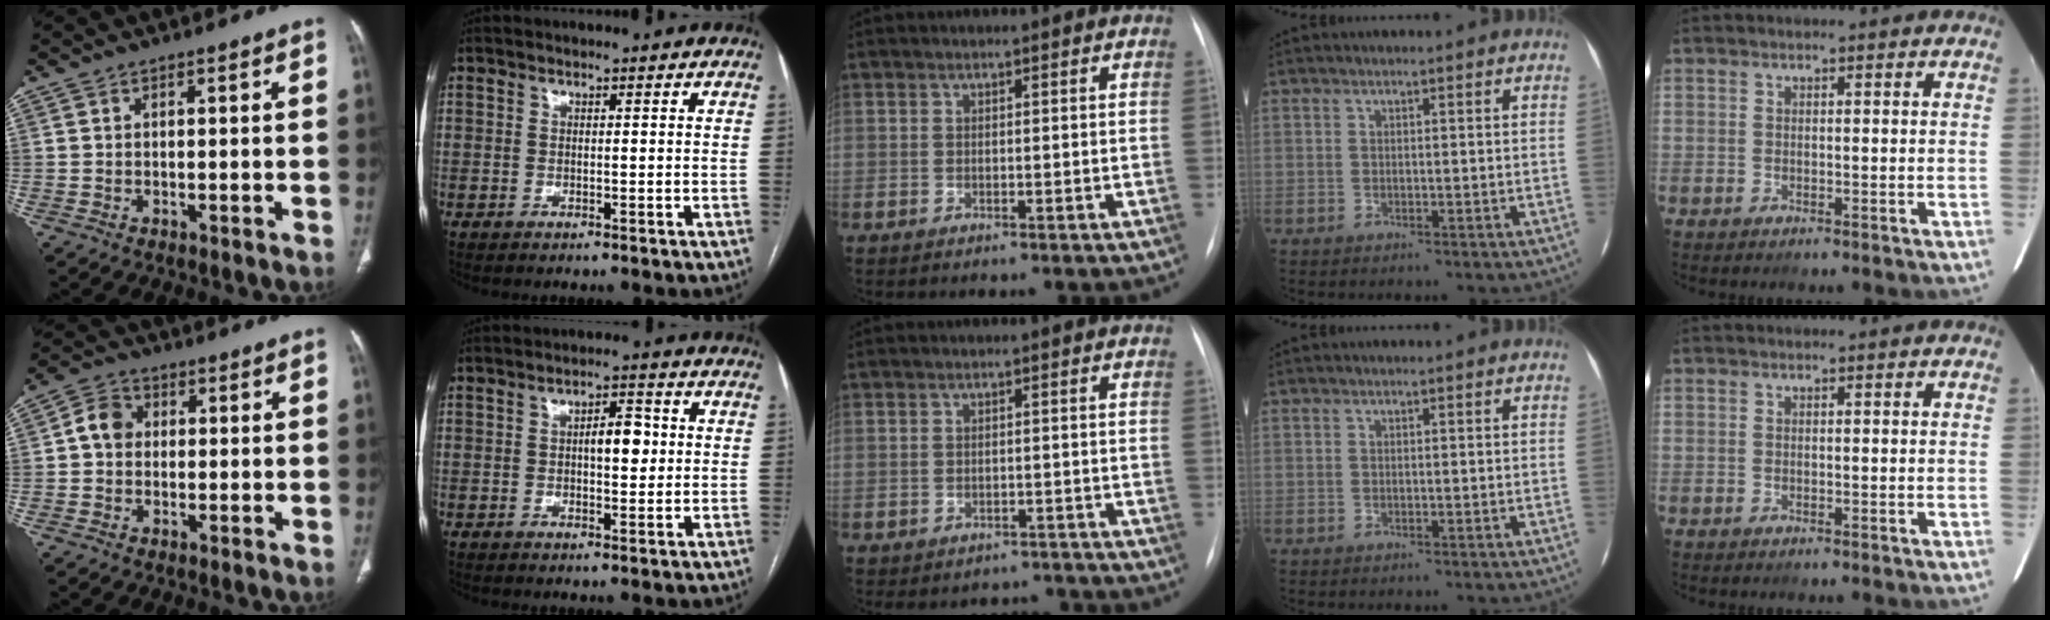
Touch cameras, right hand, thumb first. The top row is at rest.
{"thumb": {"total": 5.0, "force": [0.2, 4.3, 2.6], "torque": [-0.035, 0.013, -0.005]}, "index": {"total": 4.7, "force": [0.4, 1.9, 4.3], "torque": [-0.065, 0.009, 0.008]}, "middle": {"total": 3.7, "force": [-3.1, 2.0, -0.3], "torque": [0.008, 0.022, -0.038]}}